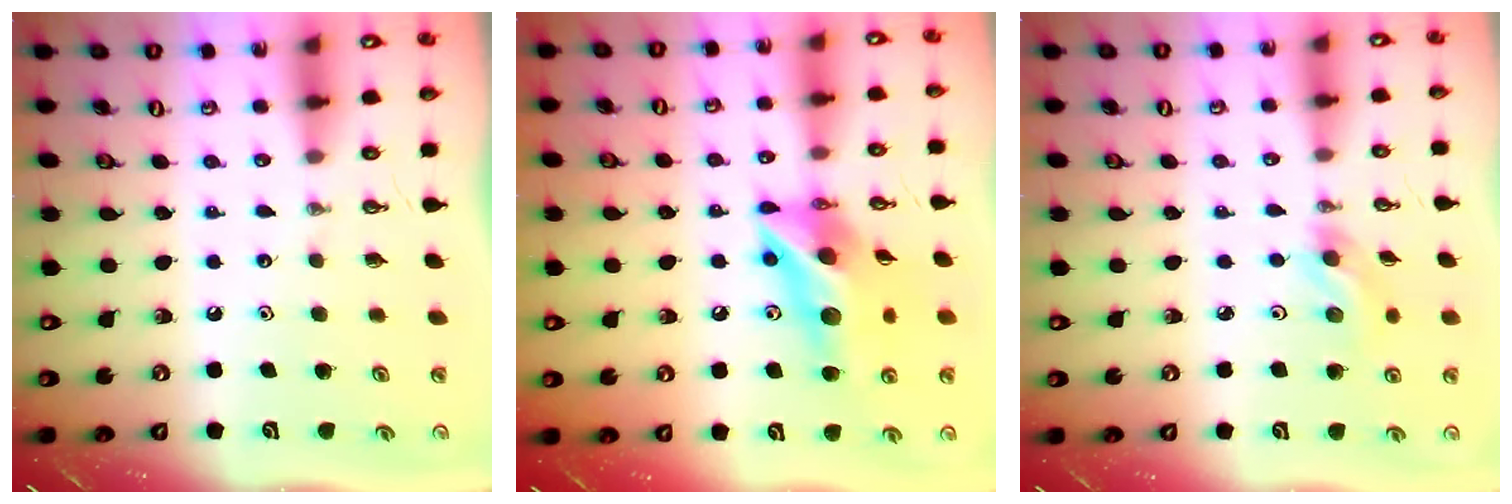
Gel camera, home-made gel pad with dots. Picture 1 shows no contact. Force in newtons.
{"total": 14.7, "press": 14.7, "slide": 1.6}
{"total": 5.9, "press": 5.5, "slide": 2.1}